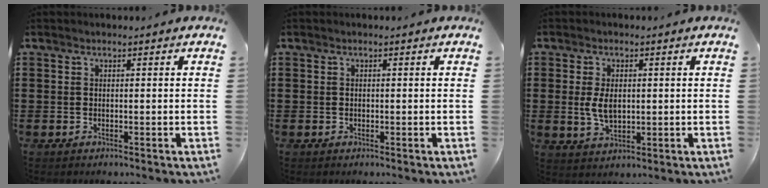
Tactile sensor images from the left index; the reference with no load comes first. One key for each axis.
{"total": 0.0}
{"total": 4.7, "fx": 0.4, "fy": 2.7, "fz": 3.9, "tx": -0.085, "ty": -0.001, "tz": 0.001}